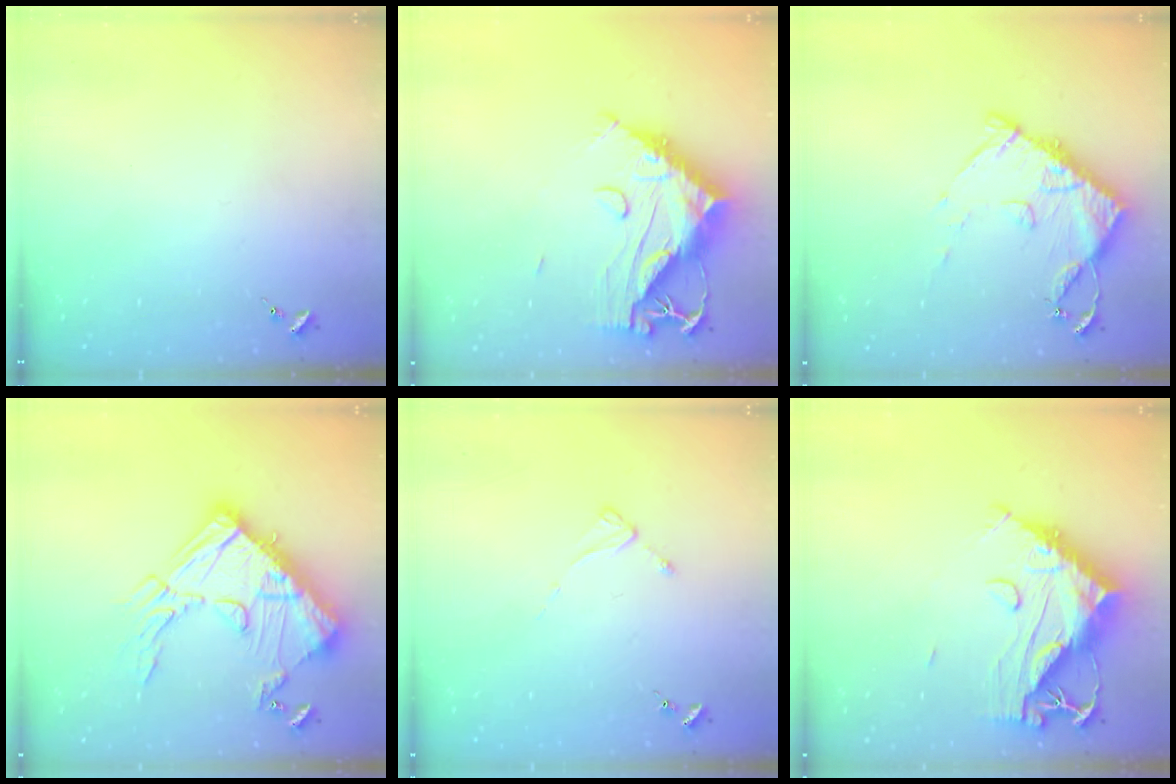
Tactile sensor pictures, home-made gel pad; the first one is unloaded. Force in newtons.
{"total": 17.4, "press": 17.3, "slide": 1.6}
{"total": 10.7, "press": 10.7, "slide": 1.3}
{"total": 24.8, "press": 24.7, "slide": 2.3}
{"total": 2.4, "press": 2.4, "slide": 0.3}
{"total": 17.4, "press": 17.3, "slide": 1.6}